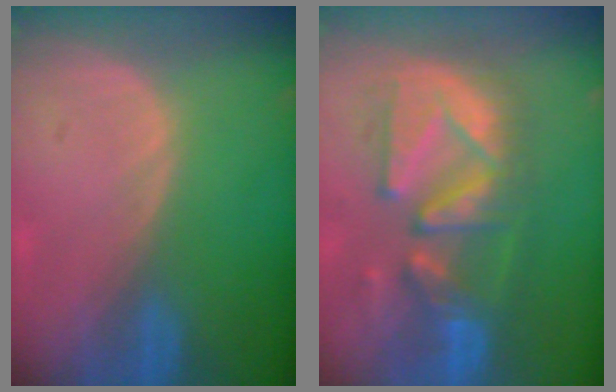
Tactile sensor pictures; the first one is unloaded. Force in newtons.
{"total": 11.4, "press": 10.8, "slide": 3.7}